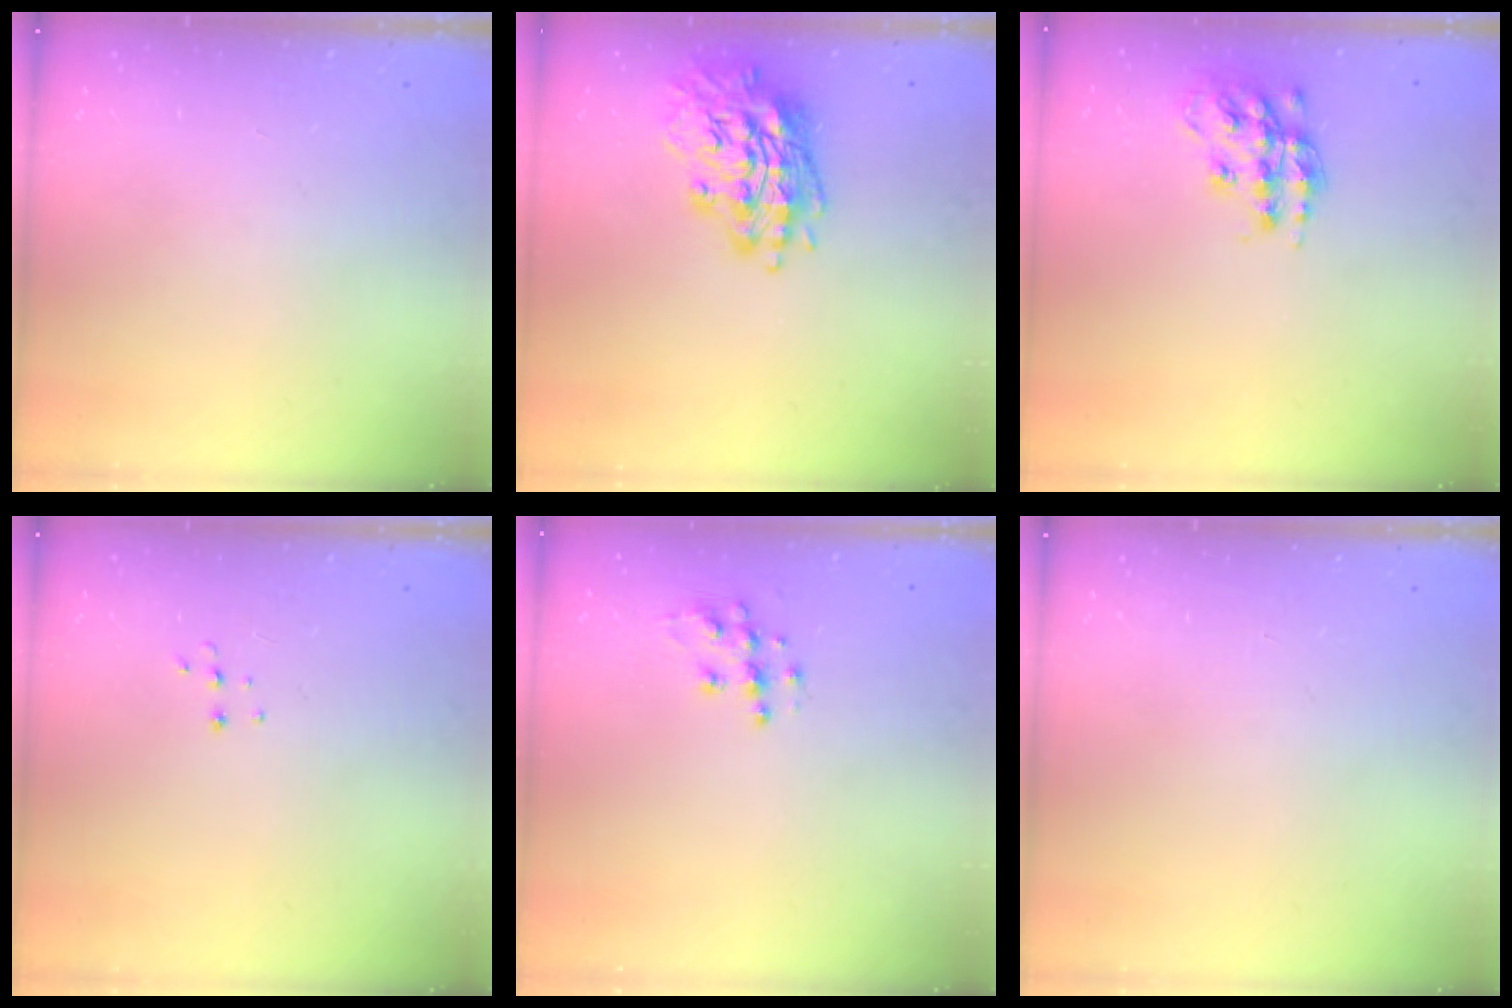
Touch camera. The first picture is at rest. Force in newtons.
{"total": 17.1, "press": 16.9, "slide": 2.4}
{"total": 16.1, "press": 16.1, "slide": 1.0}
{"total": 3.8, "press": 3.8, "slide": 0.3}
{"total": 8.9, "press": 8.9, "slide": 0.5}
{"total": 0.0}